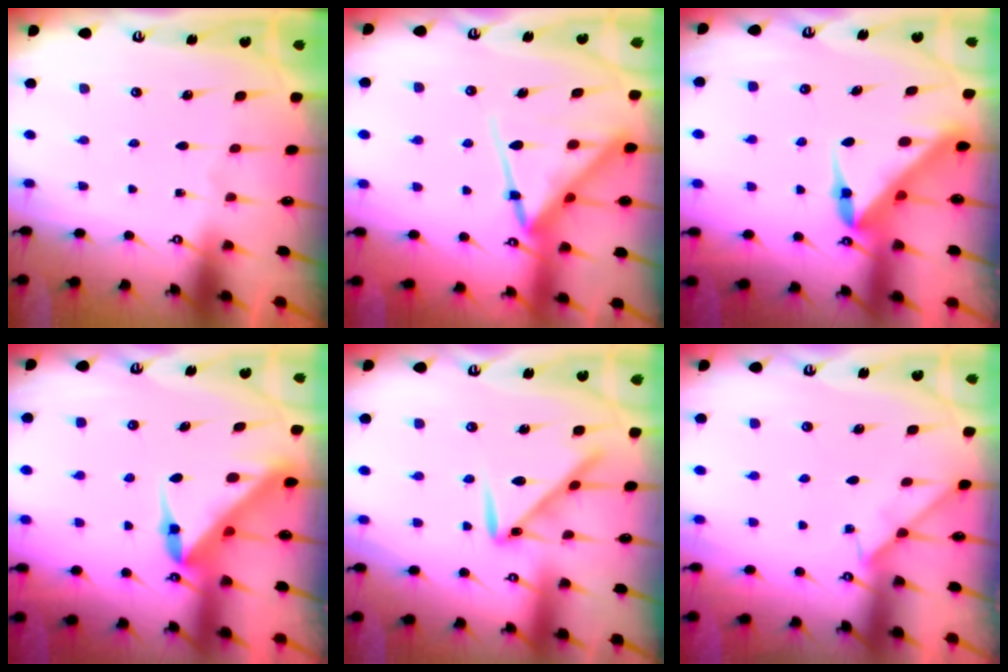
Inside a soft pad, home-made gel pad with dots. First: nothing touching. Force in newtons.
{"total": 14.2, "press": 14.2, "slide": 1.5}
{"total": 5.3, "press": 5.3, "slide": 0.4}
{"total": 5.3, "press": 5.3, "slide": 0.4}
{"total": 10.5, "press": 10.5, "slide": 0.5}
{"total": 4.3, "press": 4.3, "slide": 0.6}